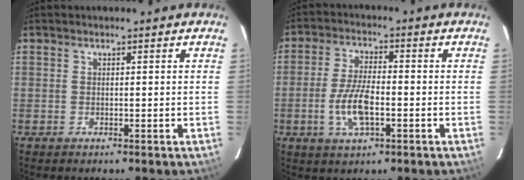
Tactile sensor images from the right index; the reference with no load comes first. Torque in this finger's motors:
{"motor_torque": [1.48, -0.22, 0.68, 0.08]}